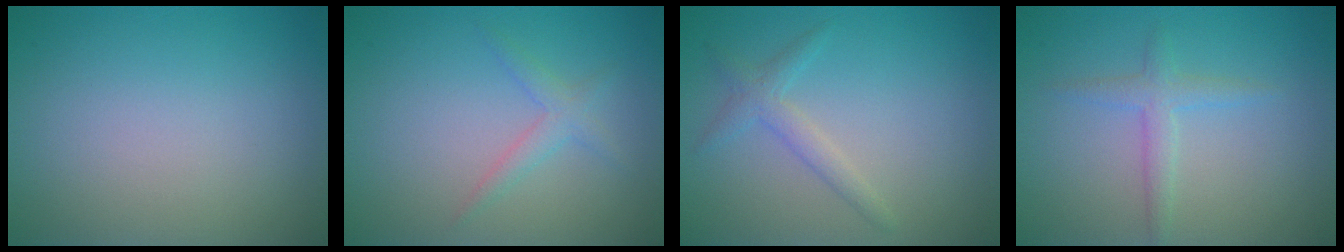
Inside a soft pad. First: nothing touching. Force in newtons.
{"total": 1.7, "press": 1.7, "slide": 0.1}
{"total": 1.8, "press": 1.8, "slide": 0.0}
{"total": 1.9, "press": 1.9, "slide": 0.2}